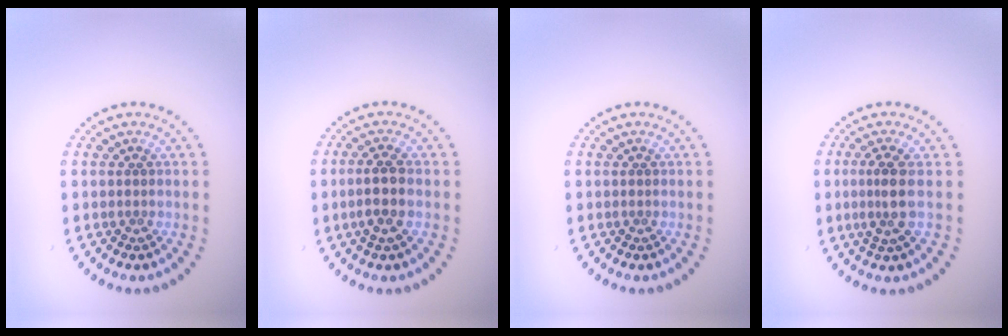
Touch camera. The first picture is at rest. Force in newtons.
{"total": 2.6, "press": 2.3, "slide": 1.1}
{"total": 0.0}
{"total": 2.7, "press": 2.2, "slide": 1.4}